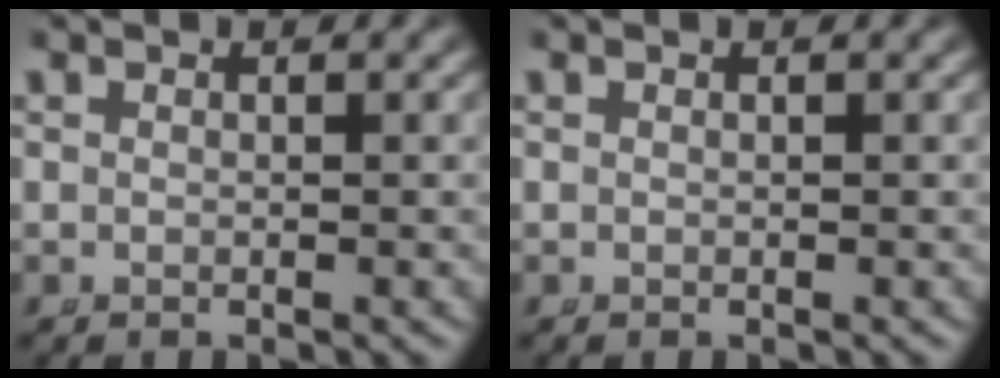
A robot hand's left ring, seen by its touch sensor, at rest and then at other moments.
{"total": 0.0}